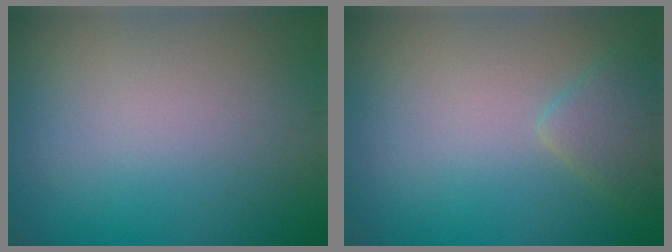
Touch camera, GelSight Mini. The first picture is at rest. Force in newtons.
{"total": 2.4, "press": 2.4, "slide": 0.2}